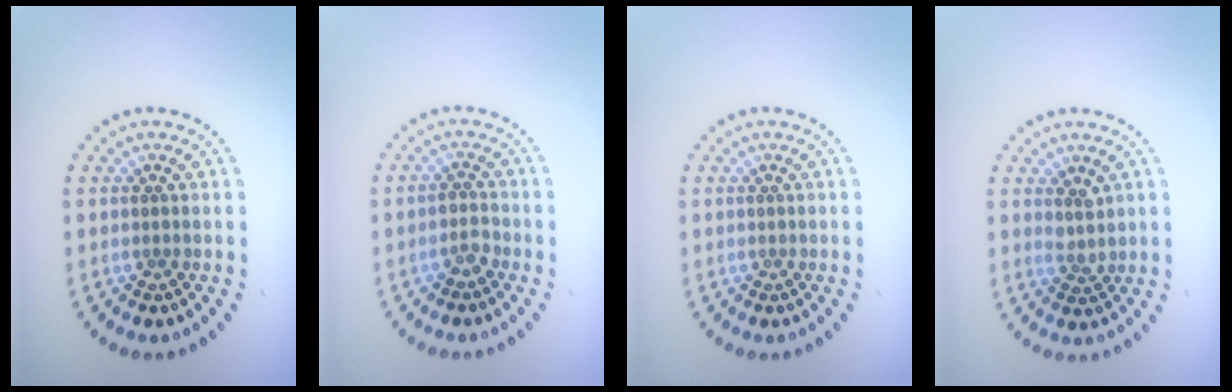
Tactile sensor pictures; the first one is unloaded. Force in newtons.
{"total": 1.4, "press": 1.3, "slide": 0.5}
{"total": 0.0}
{"total": 1.4, "press": 1.0, "slide": 1.0}